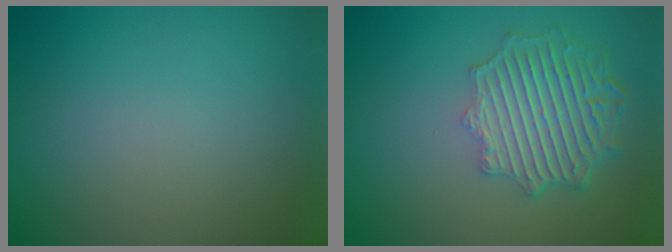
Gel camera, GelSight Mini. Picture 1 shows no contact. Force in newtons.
{"total": 6.4, "press": 4.9, "slide": 4.1}